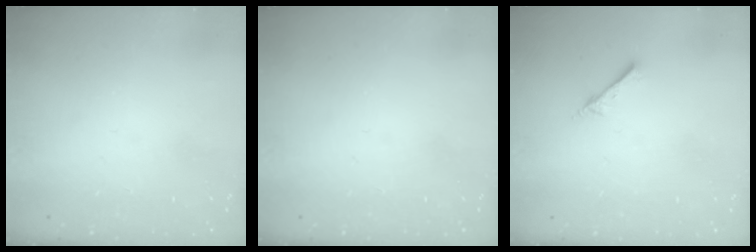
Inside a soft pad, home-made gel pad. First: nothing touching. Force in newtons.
{"total": 0.0}
{"total": 2.6, "press": 2.6, "slide": 0.3}